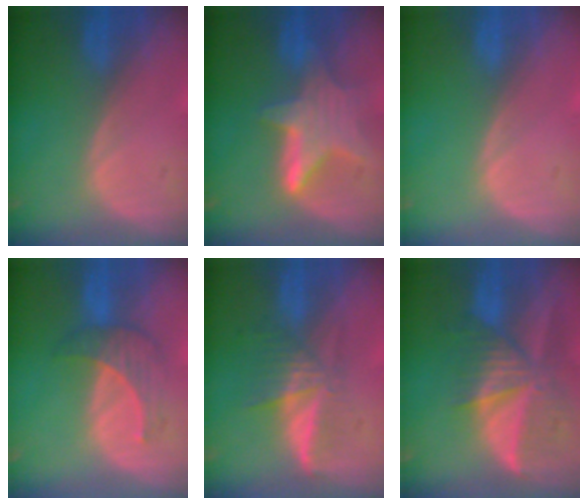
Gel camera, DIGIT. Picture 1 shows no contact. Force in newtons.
{"total": 6.9, "press": 6.7, "slide": 1.6}
{"total": 0.0}
{"total": 4.8, "press": 4.8, "slide": 0.5}
{"total": 6.0, "press": 5.5, "slide": 2.4}
{"total": 9.8, "press": 8.6, "slide": 4.6}